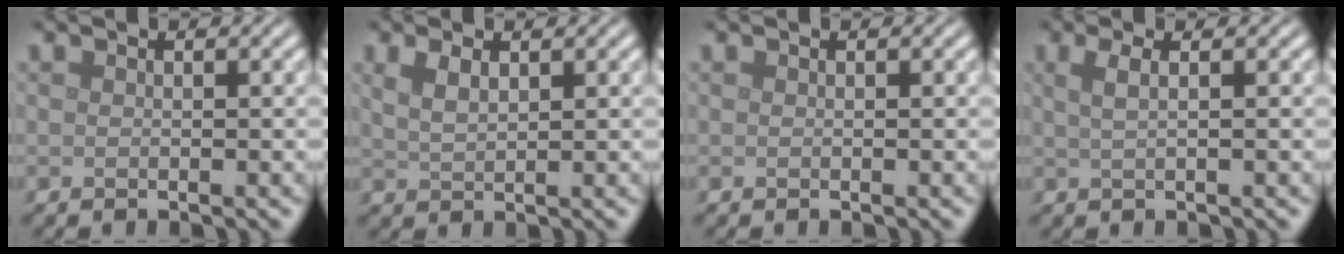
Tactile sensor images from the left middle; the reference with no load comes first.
{"total": 2.0, "force": [1.1, 0.7, 1.4], "torque": [-0.031, 0.001, 0.025]}
{"total": 0.0}
{"total": 2.3, "force": [0.8, 0.9, 1.9], "torque": [-0.028, 0.001, 0.005]}